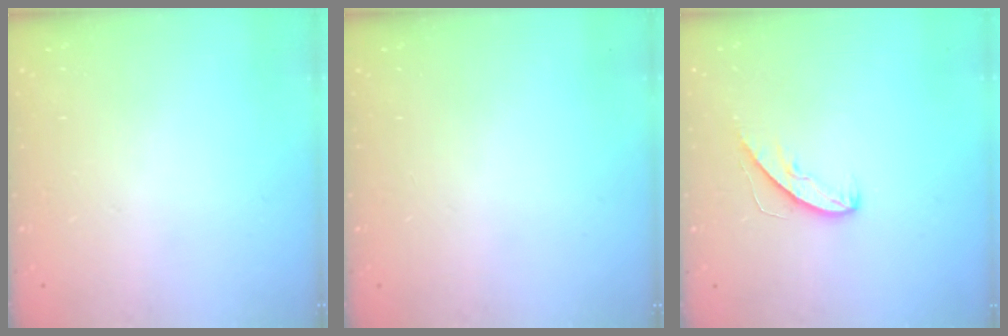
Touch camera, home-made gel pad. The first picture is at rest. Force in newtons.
{"total": 0.0}
{"total": 5.7, "press": 5.7, "slide": 0.5}